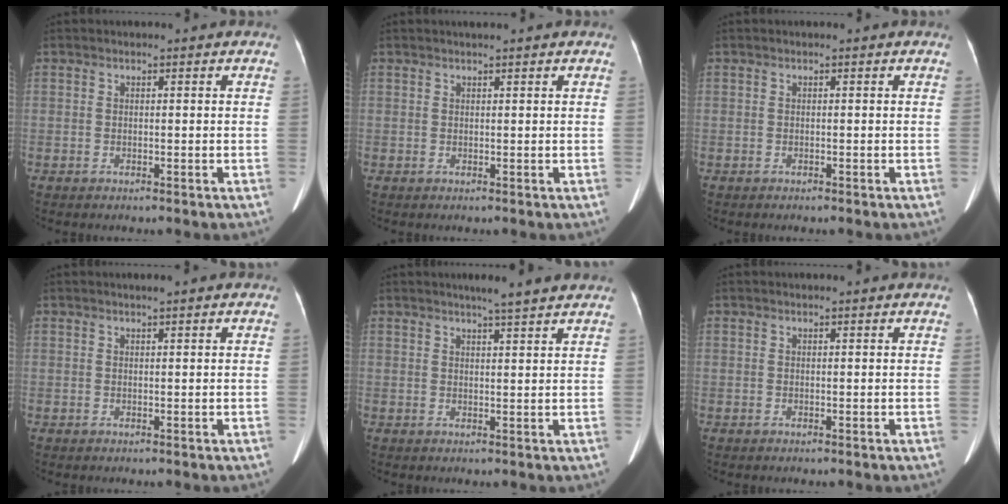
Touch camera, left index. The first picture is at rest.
{"total": 1.5, "force": [1.2, 0.0, 0.9], "torque": [-0.009, 0.018, 0.020]}
{"total": 0.0}
{"total": 1.1, "force": [0.9, 0.0, 0.8], "torque": [-0.011, 0.008, 0.013]}
{"total": 4.6, "force": [3.9, -0.4, 2.4], "torque": [-0.036, 0.005, 0.051]}
{"total": 0.7, "force": [0.7, 0.0, 0.2], "torque": [-0.007, 0.006, 0.009]}